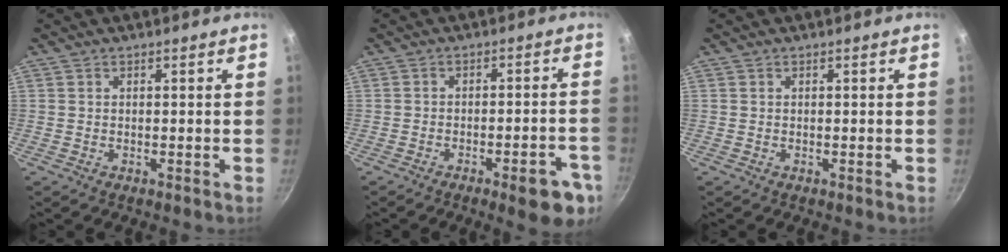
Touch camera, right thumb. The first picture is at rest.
{"total": 8.9, "force": [-4.8, 2.4, 7.1], "torque": [-0.079, 0.028, -0.057]}
{"total": 0.0}